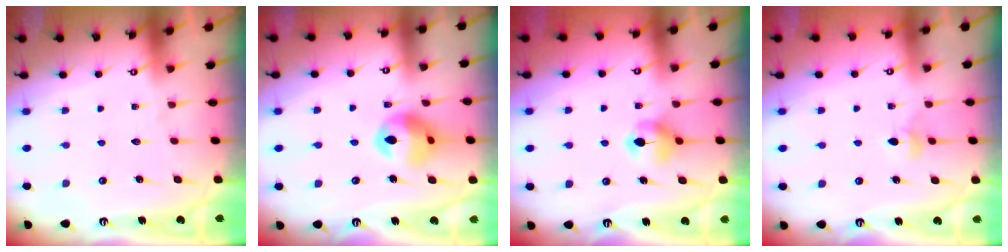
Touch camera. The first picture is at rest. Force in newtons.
{"total": 12.7, "press": 12.6, "slide": 1.3}
{"total": 5.8, "press": 5.7, "slide": 0.8}
{"total": 3.3, "press": 3.2, "slide": 0.8}